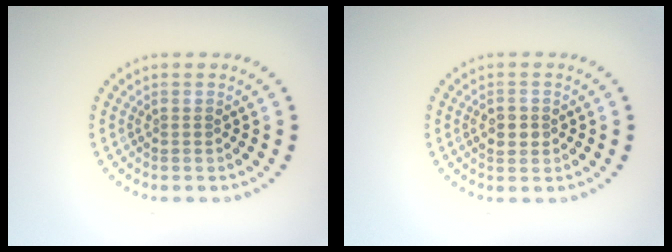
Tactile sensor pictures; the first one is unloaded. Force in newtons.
{"total": 2.2, "press": 2.2, "slide": 0.1}